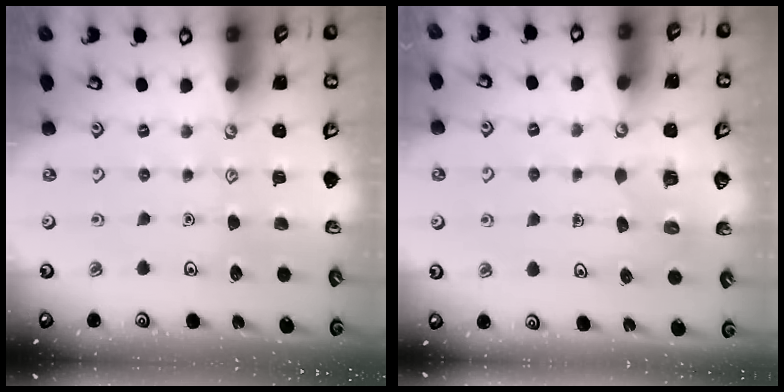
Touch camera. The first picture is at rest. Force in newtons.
{"total": 3.7, "press": 3.7, "slide": 0.2}